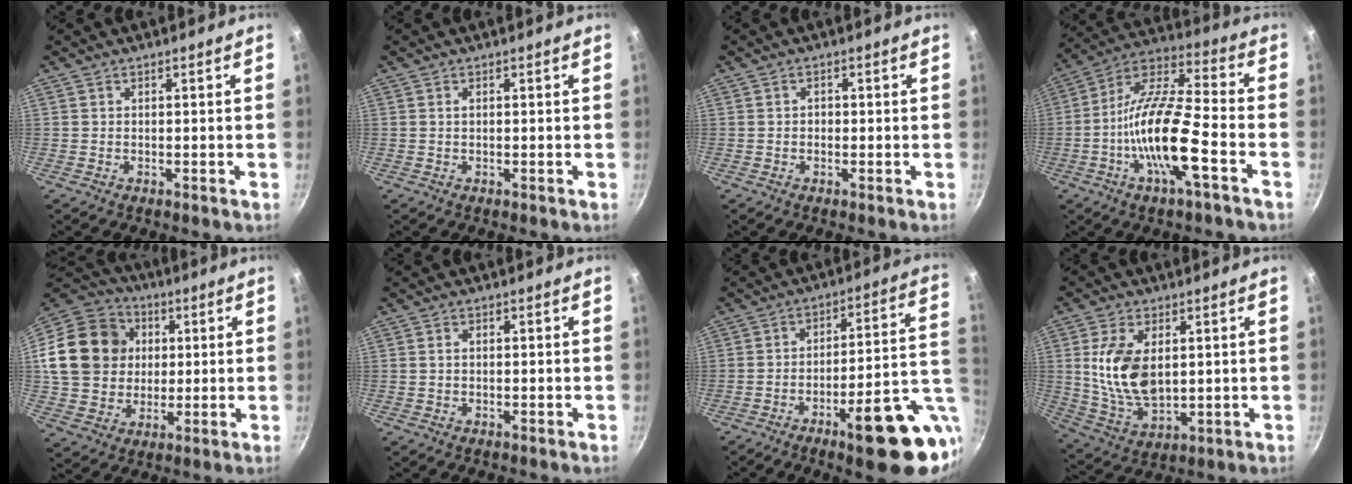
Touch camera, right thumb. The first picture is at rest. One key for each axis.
{"total": 0.7, "fx": 0.2, "fy": 0.4, "fz": 0.5, "tx": -0.009, "ty": 0.002, "tz": 0.004}
{"total": 1.3, "fx": -0.1, "fy": 1.1, "fz": 0.7, "tx": -0.009, "ty": 0.005, "tz": -0.003}
{"total": 17.3, "fx": -5.6, "fy": 4.6, "fz": 15.7, "tx": -0.290, "ty": 0.036, "tz": -0.120}
{"total": 20.1, "fx": 3.1, "fy": 17.1, "fz": 10.0, "tx": -0.176, "ty": 0.023, "tz": 0.057}
{"total": 1.2, "fx": 0.1, "fy": 0.9, "fz": 0.8, "tx": -0.012, "ty": 0.006, "tz": 0.001}
{"total": 18.8, "fx": -6.0, "fy": 5.0, "fz": 17.0, "tx": -0.205, "ty": 0.026, "tz": -0.079}
{"total": 13.0, "fx": 2.3, "fy": 7.6, "fz": 10.3, "tx": -0.187, "ty": -0.022, "tz": 0.054}